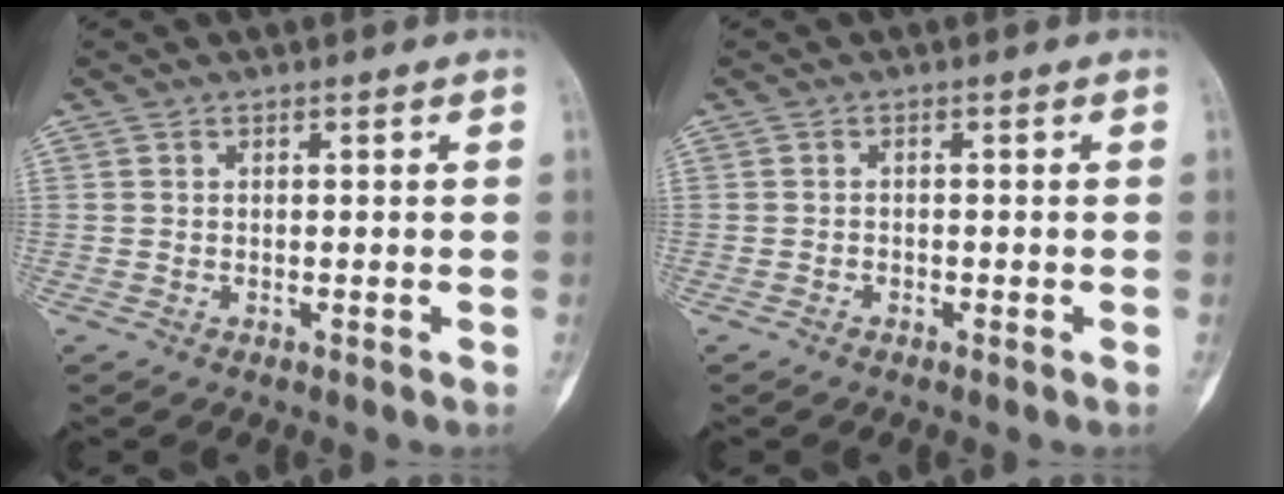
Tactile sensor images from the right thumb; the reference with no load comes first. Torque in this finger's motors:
{"motor_torque": [0.85, 0.47, -0.20, -0.06, 0.01]}